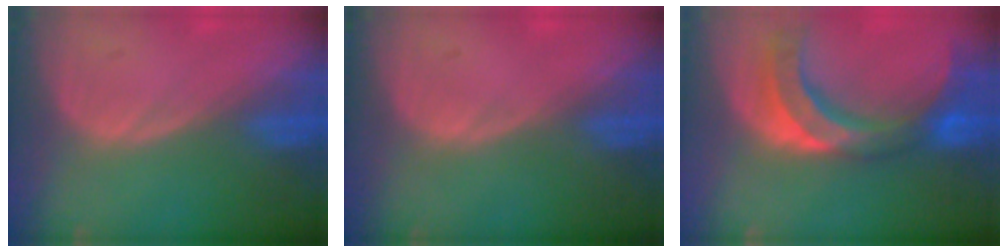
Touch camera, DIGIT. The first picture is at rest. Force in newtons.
{"total": 0.0}
{"total": 10.6, "press": 9.3, "slide": 5.1}